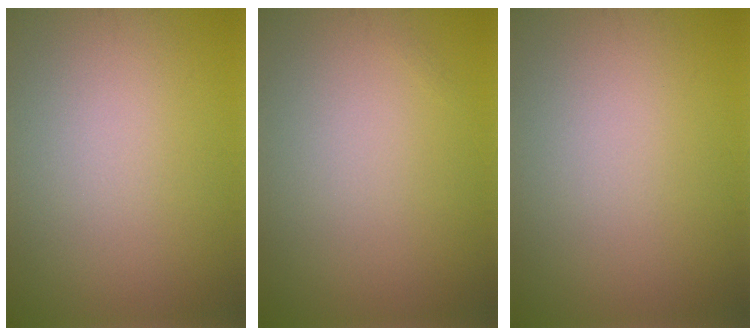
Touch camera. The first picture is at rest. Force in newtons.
{"total": 0.0}
{"total": 0.0}